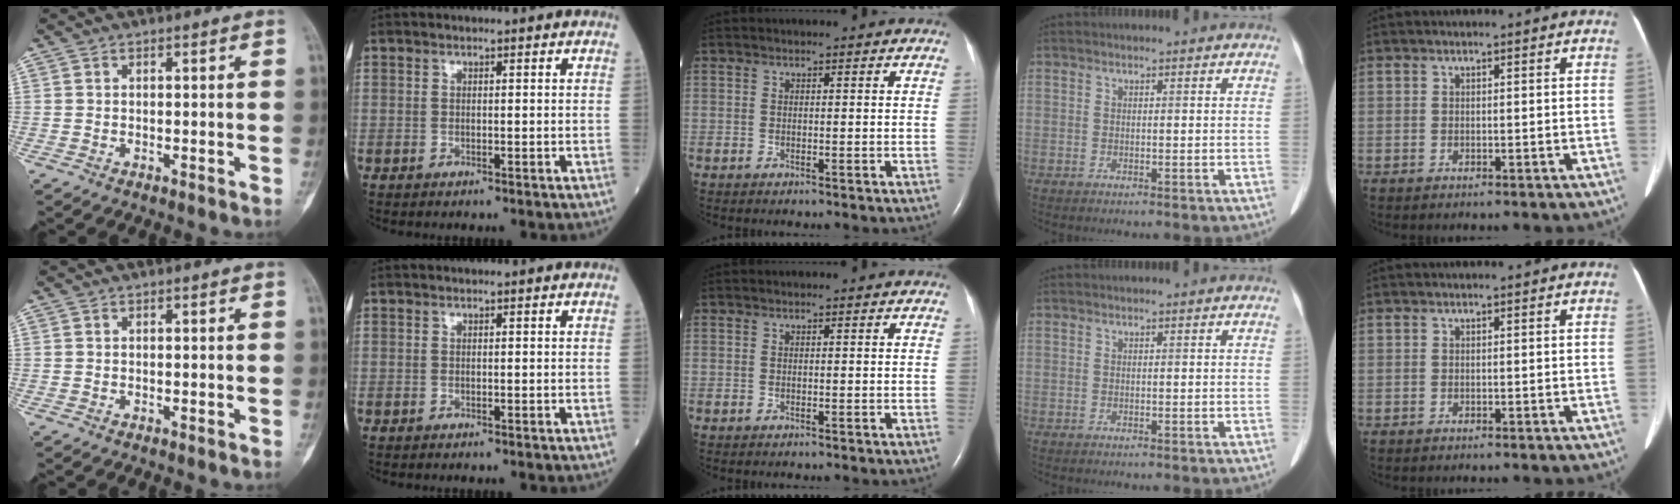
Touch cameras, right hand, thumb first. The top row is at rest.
{}